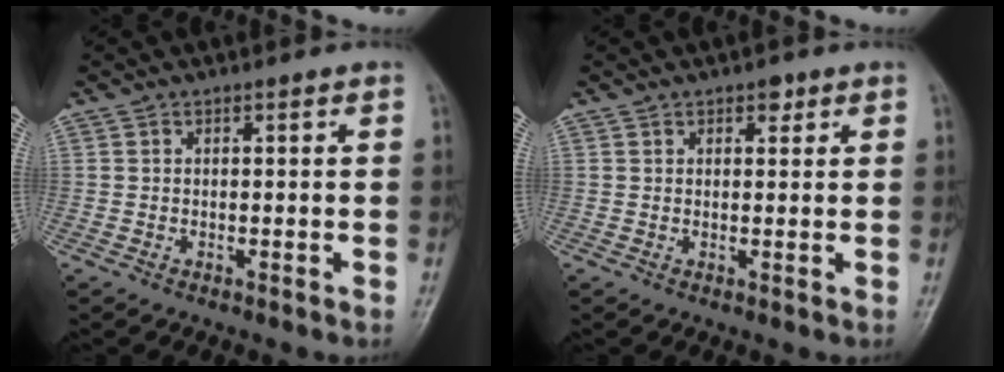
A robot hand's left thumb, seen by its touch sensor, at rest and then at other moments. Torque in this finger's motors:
{"motor_torque": [2.79, 2.22, 0.05, -0.08, 0.02]}